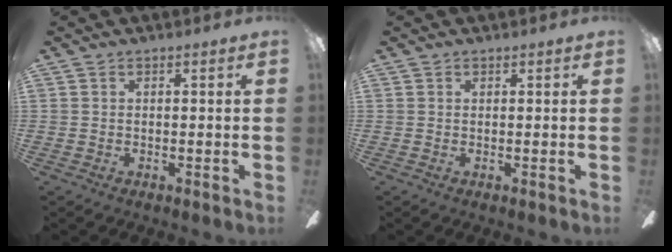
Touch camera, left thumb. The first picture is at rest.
{"total": 0.5, "force": [0.4, 0.3, 0.0], "torque": [-0.001, 0.001, 0.007]}